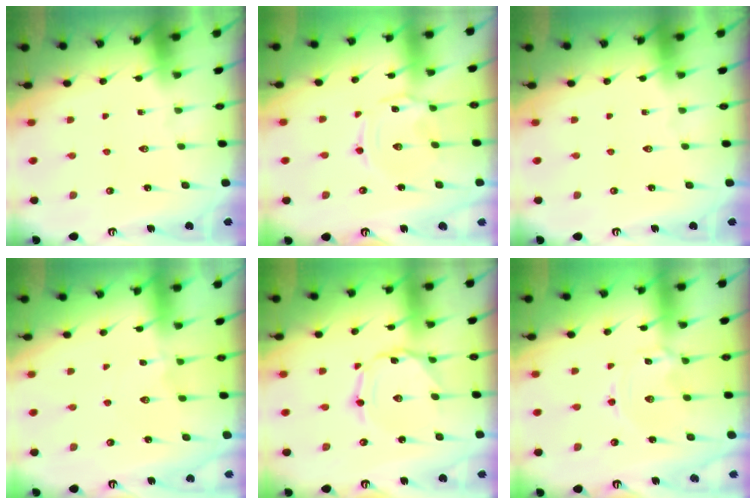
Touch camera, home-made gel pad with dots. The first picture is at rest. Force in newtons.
{"total": 1.3, "press": 1.3, "slide": 0.3}
{"total": 0.0}
{"total": 1.8, "press": 1.7, "slide": 0.3}
{"total": 2.3, "press": 2.3, "slide": 0.3}
{"total": 1.8, "press": 1.7, "slide": 0.3}